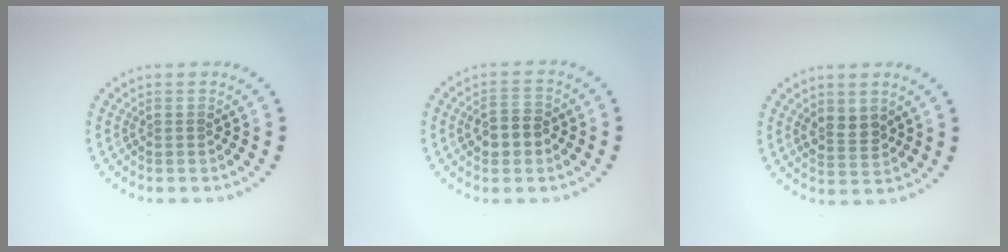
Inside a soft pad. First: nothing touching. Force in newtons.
{"total": 2.9, "press": 2.9, "slide": 0.3}
{"total": 2.2, "press": 2.1, "slide": 0.6}